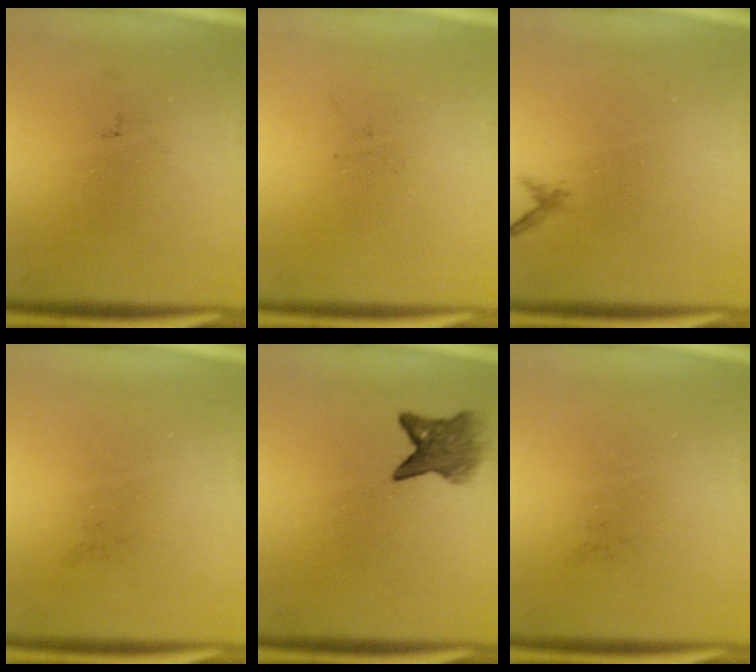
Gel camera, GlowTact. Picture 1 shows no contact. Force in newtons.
{"total": 0.0}
{"total": 0.6}
{"total": 0.0}
{"total": 4.2}
{"total": 0.0}